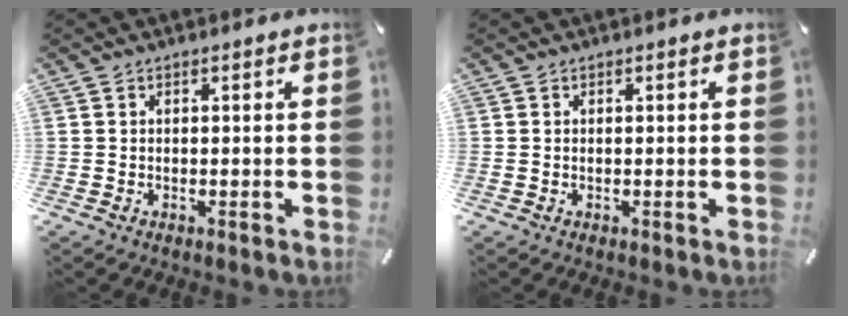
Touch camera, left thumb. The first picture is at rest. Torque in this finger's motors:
{"motor_torque": [0.07, 0.07, 0.01, -0.03, 0.04]}